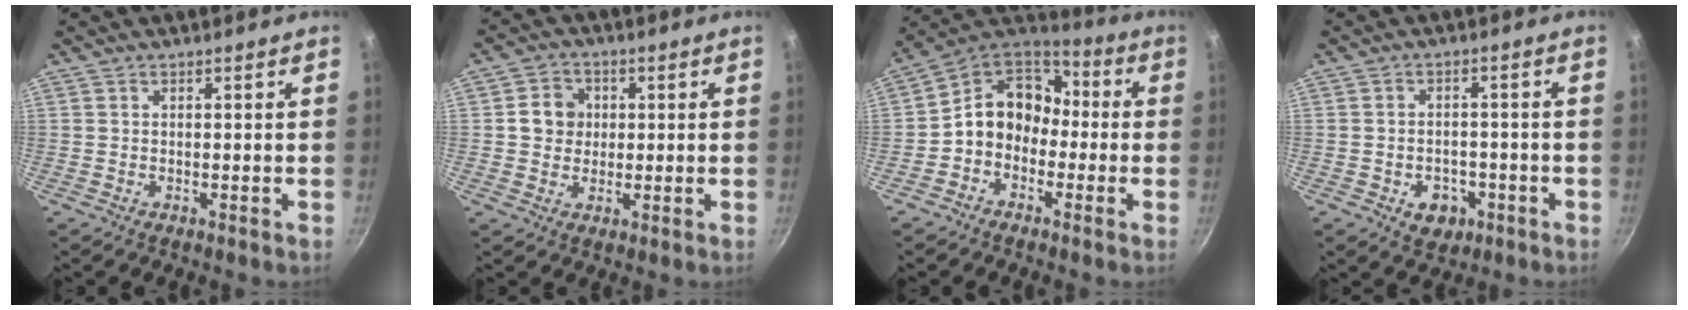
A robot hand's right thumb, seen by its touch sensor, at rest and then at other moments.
{"total": 5.9, "force": [0.7, 5.4, 2.4], "torque": [-0.007, 0.005, 0.003]}
{"total": 11.8, "force": [-1.9, 9.7, 6.4], "torque": [-0.069, 0.053, -0.058]}
{"total": 5.8, "force": [-2.4, 4.3, 3.0], "torque": [-0.026, 0.016, -0.025]}